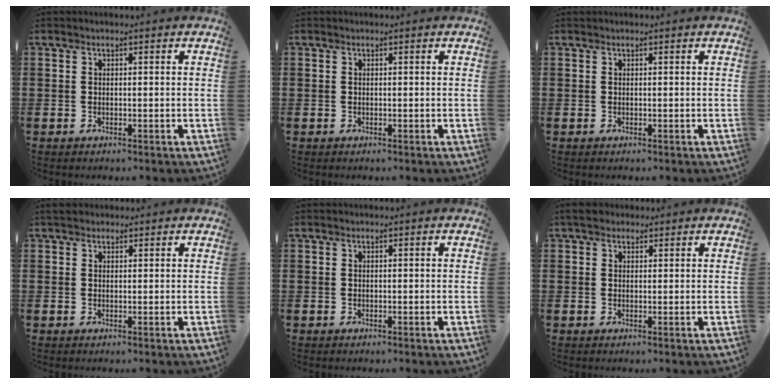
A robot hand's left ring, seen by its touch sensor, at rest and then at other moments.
{"total": 0.0}
{"total": 0.0}
{"total": 1.5, "force": [1.3, 0.7, 0.4], "torque": [-0.003, 0.003, 0.023]}
{"total": 0.0}
{"total": 2.4, "force": [1.8, 1.2, 0.9], "torque": [-0.017, 0.008, 0.033]}